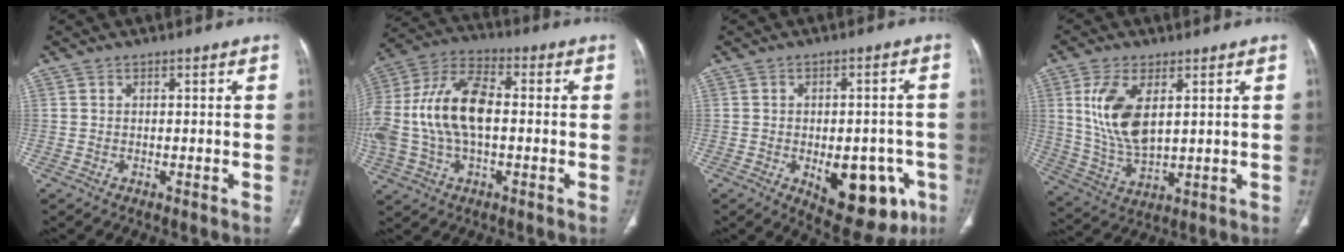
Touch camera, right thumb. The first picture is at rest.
{"total": 18.4, "force": [-0.2, 10.1, 15.4], "torque": [-0.340, 0.032, -0.008]}
{"total": 15.1, "force": [-5.3, 7.9, 11.7], "torque": [-0.120, 0.015, -0.053]}
{"total": 11.8, "force": [3.4, 5.9, 9.7], "torque": [-0.194, -0.017, 0.075]}